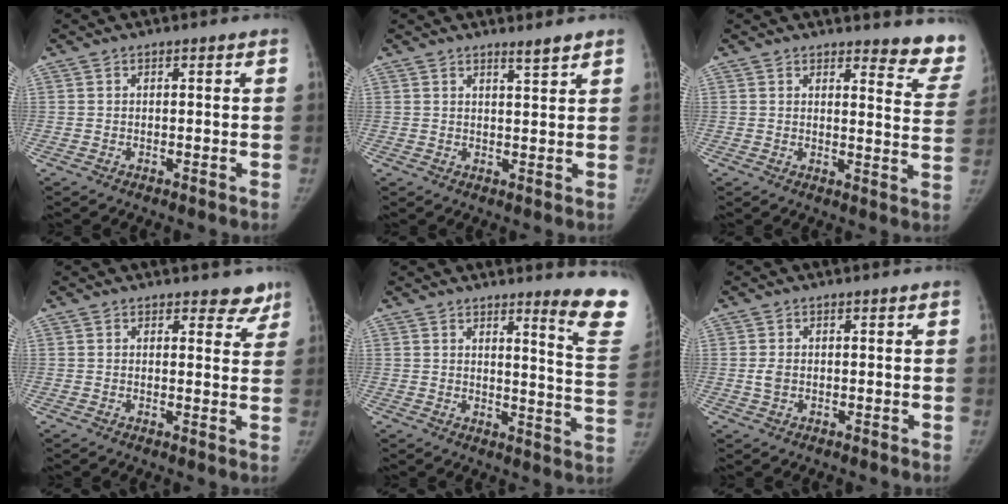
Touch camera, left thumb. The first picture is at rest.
{"total": 2.3, "force": [2.0, 0.0, 1.1], "torque": [-0.011, -0.021, 0.033]}
{"total": 10.8, "force": [10.4, 2.3, 2.0], "torque": [0.019, -0.105, 0.087]}
{"total": 4.1, "force": [3.4, 2.0, 0.8], "torque": [0.029, -0.021, 0.030]}
{"total": 12.1, "force": [9.4, 0.6, 7.7], "torque": [-0.072, -0.092, 0.104]}
{"total": 1.7, "force": [0.0, 1.2, 1.2], "torque": [-0.022, 0.001, 0.003]}